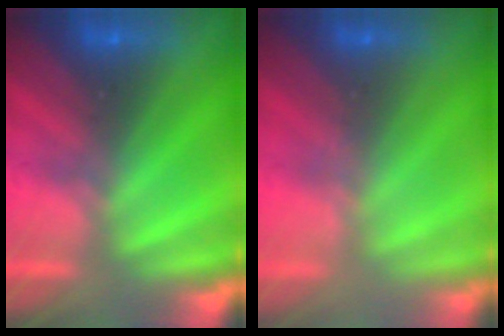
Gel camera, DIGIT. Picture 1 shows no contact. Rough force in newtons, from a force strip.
{"total": 2.4}